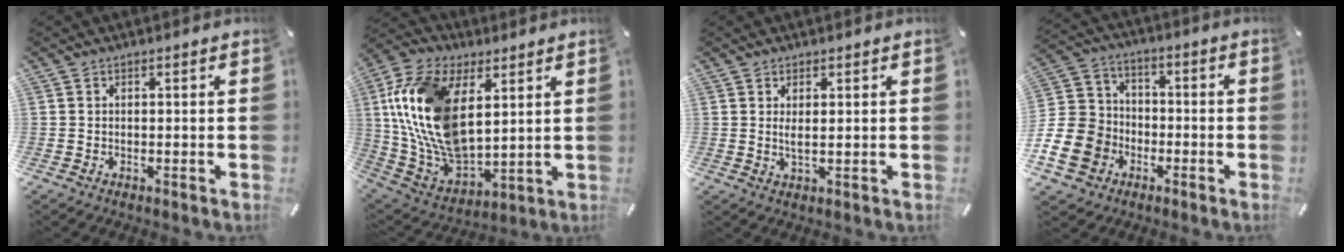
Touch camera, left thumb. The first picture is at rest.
{"total": 20.2, "force": [5.5, 12.5, 14.8], "torque": [-0.351, -0.021, 0.096]}
{"total": 2.7, "force": [0.8, 0.6, 2.5], "torque": [-0.043, -0.004, 0.011]}
{"total": 13.9, "force": [-5.1, 11.9, 4.9], "torque": [-0.105, 0.042, -0.090]}